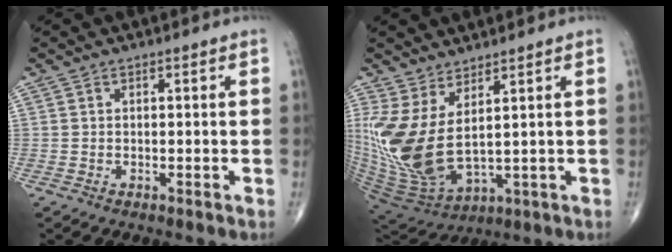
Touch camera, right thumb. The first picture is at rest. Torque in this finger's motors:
{"motor_torque": [-0.21, 1.01, 1.32, 0.30, 0.52]}